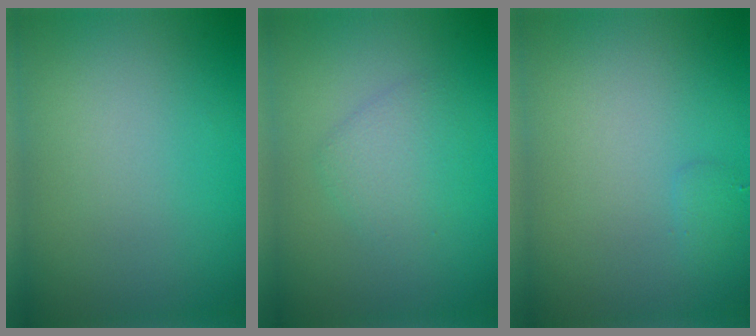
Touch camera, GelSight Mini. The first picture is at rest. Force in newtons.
{"total": 2.2, "press": 2.2, "slide": 0.1}
{"total": 0.7, "press": 0.7, "slide": 0.1}